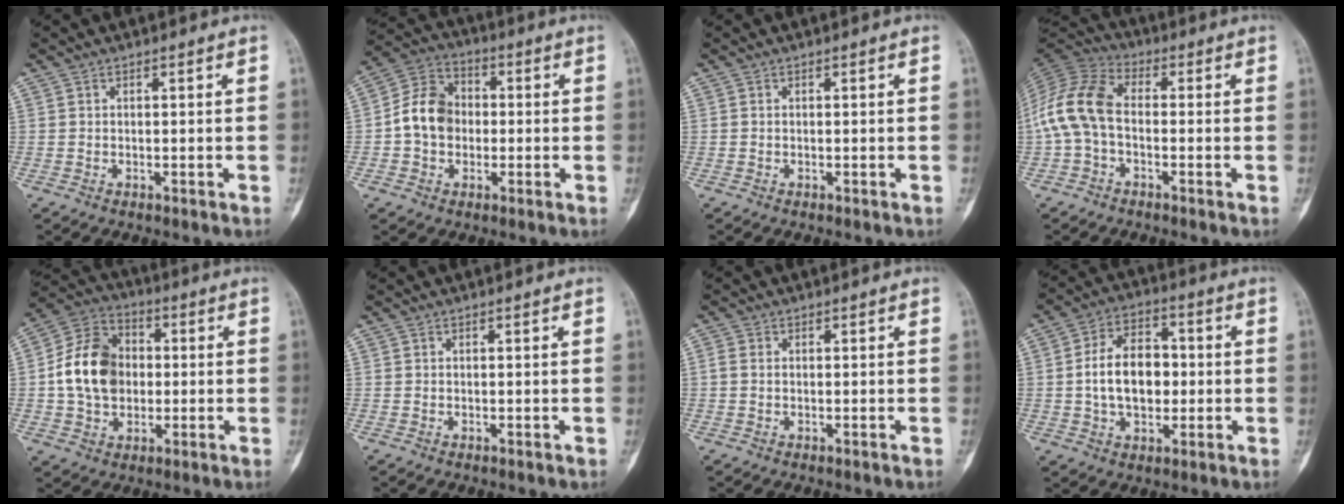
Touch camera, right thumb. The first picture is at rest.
{"total": 10.0, "force": [-0.7, 8.1, 5.8], "torque": [-0.086, 0.032, -0.026]}
{"total": 0.0}
{"total": 10.8, "force": [-1.2, 6.6, 8.5], "torque": [-0.175, 0.033, -0.036]}
{"total": 13.9, "force": [-0.1, 10.7, 8.8], "torque": [-0.132, 0.025, -0.008]}
{"total": 0.0}
{"total": 1.4, "force": [-0.1, 1.0, 0.9], "torque": [-0.018, 0.002, -0.005]}
{"total": 12.1, "force": [-0.4, 8.0, 9.0], "torque": [-0.130, 0.021, -0.011]}